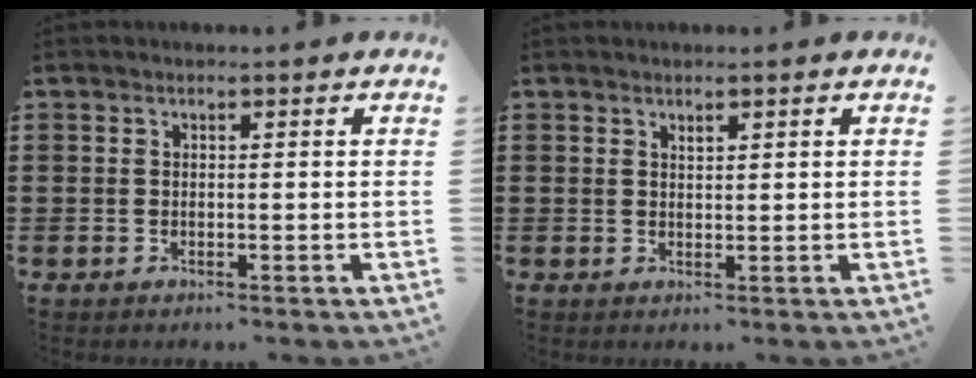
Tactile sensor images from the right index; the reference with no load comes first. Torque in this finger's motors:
{"motor_torque": [-0.17, -0.27, 0.03, 0.00]}